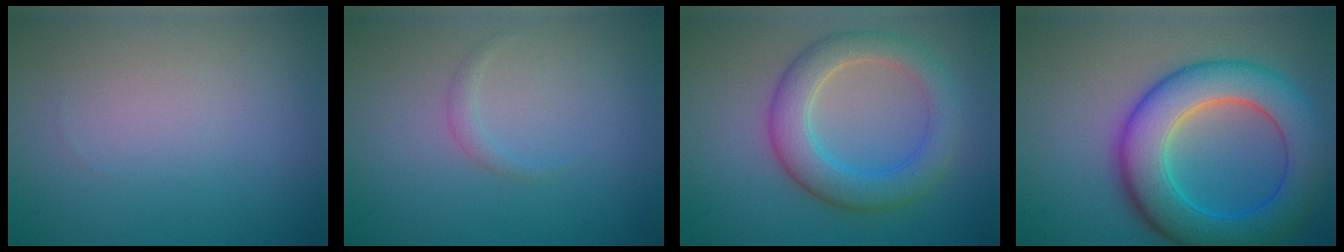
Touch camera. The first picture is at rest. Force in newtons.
{"total": 0.9, "press": 0.9, "slide": 0.0}
{"total": 5.3, "press": 5.3, "slide": 0.2}
{"total": 9.6, "press": 9.6, "slide": 0.0}